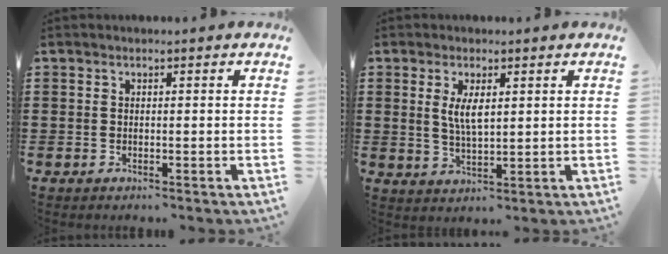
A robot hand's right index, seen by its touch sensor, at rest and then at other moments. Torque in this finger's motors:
{"motor_torque": [0.14, -0.01, 0.15, 0.12]}